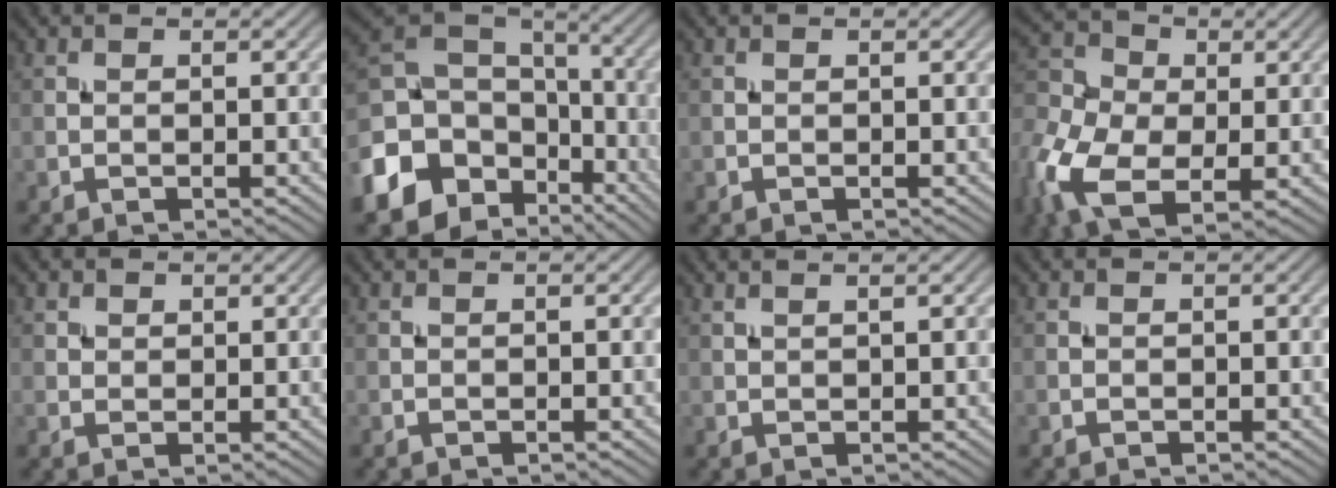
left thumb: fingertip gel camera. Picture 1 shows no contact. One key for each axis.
{"total": 15.9, "fx": -6.6, "fy": 12.1, "fz": 7.9, "tx": -0.231, "ty": -0.040, "tz": -0.113}
{"total": 0.0}
{"total": 12.6, "fx": -3.0, "fy": 8.1, "fz": 9.1, "tx": -0.248, "ty": -0.009, "tz": -0.068}
{"total": 1.6, "fx": 1.1, "fy": 1.1, "fz": 0.4, "tx": -0.010, "ty": 0.000, "tz": 0.024}
{"total": 0.0}
{"total": 1.8, "fx": 1.3, "fy": 0.4, "fz": 1.2, "tx": -0.015, "ty": 0.002, "tz": 0.011}
{"total": 0.0}